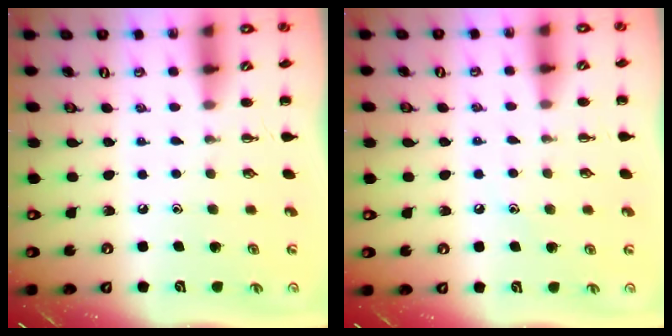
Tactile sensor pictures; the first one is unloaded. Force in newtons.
{"total": 6.2, "press": 5.9, "slide": 1.8}